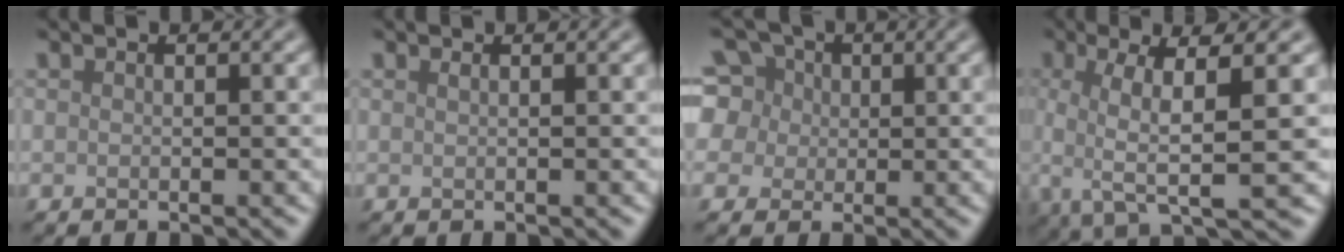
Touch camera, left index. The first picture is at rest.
{"total": 0.6, "force": [0.3, 0.3, 0.4], "torque": [-0.003, 0.003, 0.004]}
{"total": 9.3, "force": [3.8, 7.6, 3.8], "torque": [-0.091, 0.039, 0.045]}
{"total": 7.5, "force": [0.6, 1.8, 7.2], "torque": [-0.114, 0.005, 0.003]}